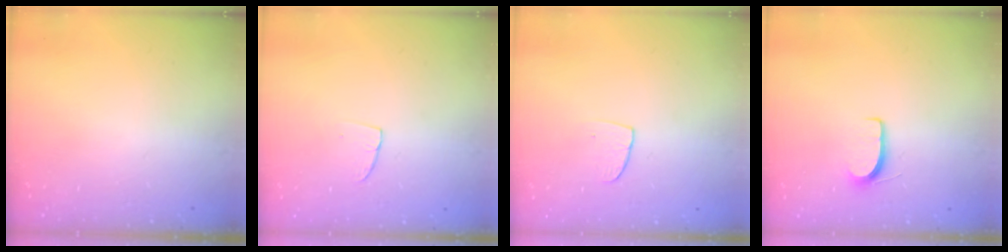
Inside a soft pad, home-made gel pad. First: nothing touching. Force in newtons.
{"total": 2.9, "press": 2.9, "slide": 0.2}
{"total": 5.5, "press": 5.5, "slide": 0.4}
{"total": 5.8, "press": 5.8, "slide": 0.6}